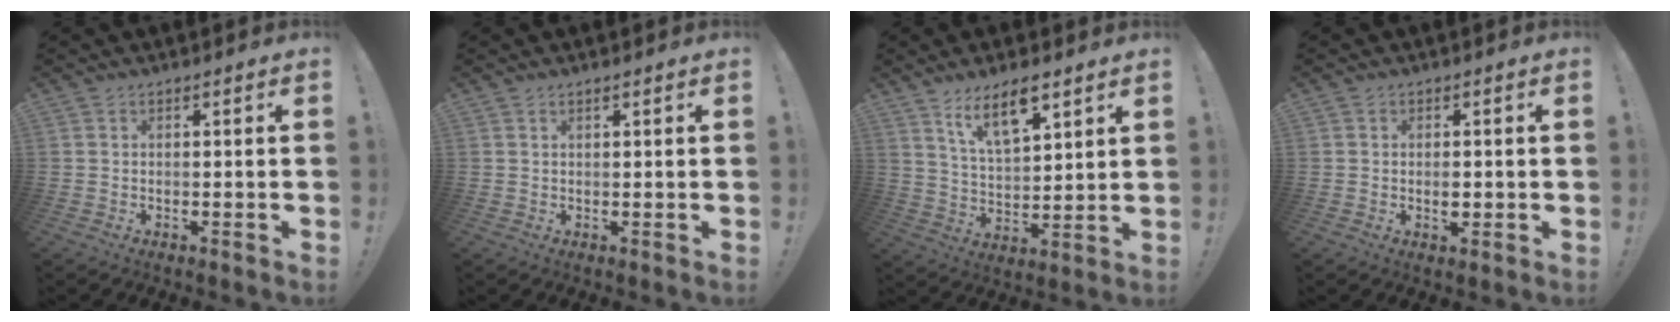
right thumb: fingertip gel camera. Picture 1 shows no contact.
{"total": 1.0, "force": [0.7, 0.0, 0.7], "torque": [-0.015, 0.001, 0.014]}
{"total": 10.9, "force": [7.5, 3.9, 6.8], "torque": [-0.111, -0.042, 0.134]}
{"total": 2.1, "force": [-0.3, 1.6, 1.4], "torque": [-0.007, -0.002, -0.008]}